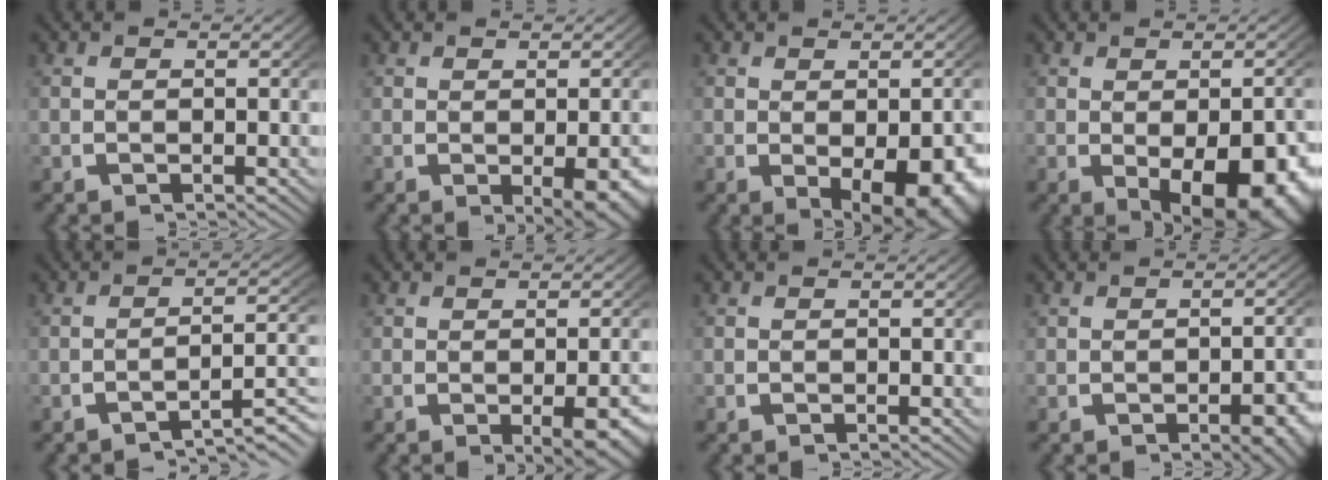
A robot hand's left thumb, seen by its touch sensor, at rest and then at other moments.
{"total": 3.4, "force": [-0.5, 1.4, 3.1], "torque": [-0.043, -0.020, 0.006]}
{"total": 6.9, "force": [-1.5, 3.8, 5.5], "torque": [-0.092, -0.039, 0.003]}
{"total": 9.4, "force": [-2.4, 5.3, 7.3], "torque": [-0.120, -0.044, -0.007]}
{"total": 5.5, "force": [-3.8, 1.6, 3.6], "torque": [-0.048, -0.005, -0.051]}
{"total": 3.7, "force": [-0.9, 1.4, 3.3], "torque": [-0.046, -0.015, -0.003]}
{"total": 0.0}
{"total": 2.9, "force": [-1.0, 1.5, 2.2], "torque": [-0.031, -0.011, -0.009]}